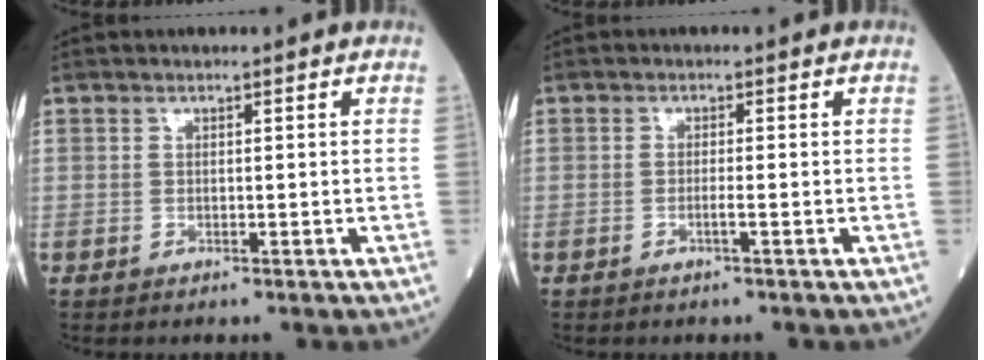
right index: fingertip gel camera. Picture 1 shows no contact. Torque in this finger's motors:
{"motor_torque": [-0.02, -0.03, -0.09, 0.00]}